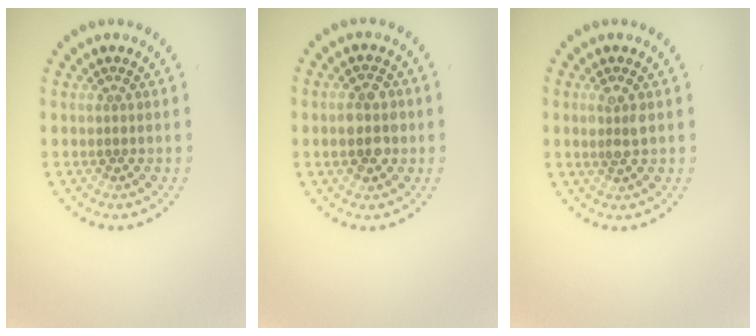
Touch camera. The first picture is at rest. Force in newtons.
{"total": 3.1, "press": 3.1, "slide": 0.1}
{"total": 1.7, "press": 1.6, "slide": 0.4}